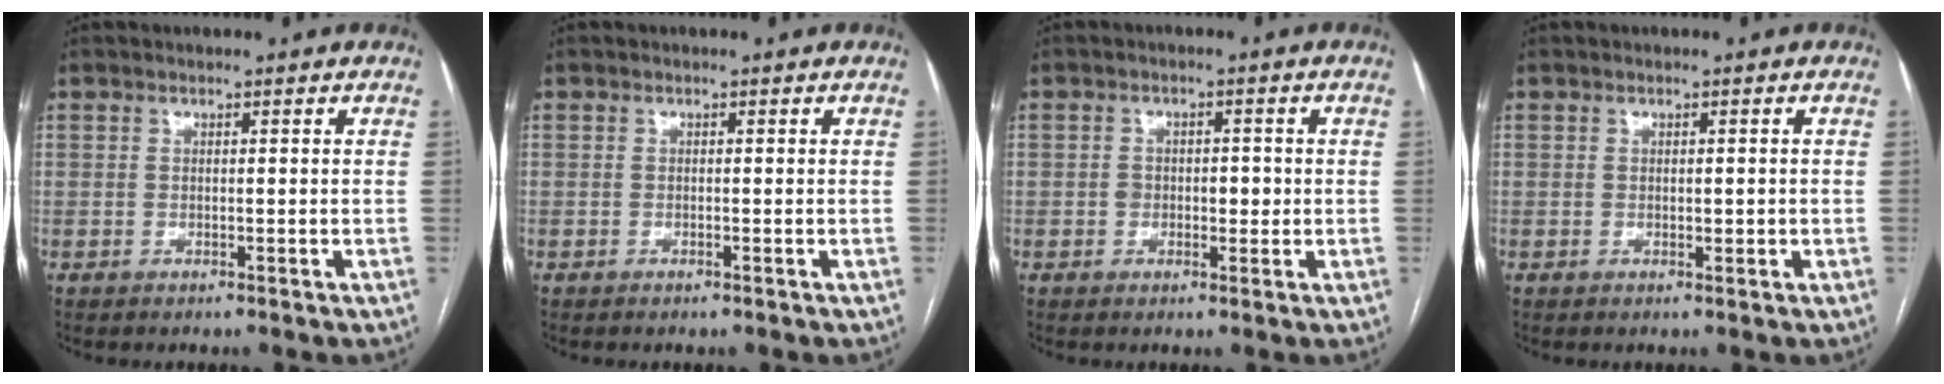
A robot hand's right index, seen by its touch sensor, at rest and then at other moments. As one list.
[{"total": 0.0}, {"total": 3.2, "force": [-0.3, 2.1, 2.3], "torque": [-0.031, 0.011, -0.001]}, {"total": 1.2, "force": [-0.1, 0.5, 1.1], "torque": [-0.016, -0.001, 0.001]}]